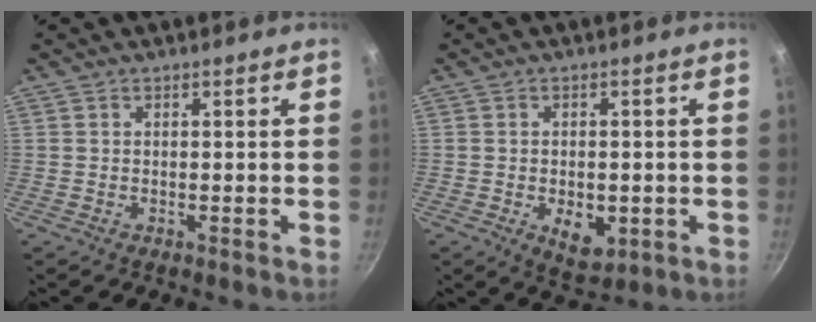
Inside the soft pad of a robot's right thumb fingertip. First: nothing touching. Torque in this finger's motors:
{"motor_torque": [-0.39, 0.47, -0.12, 0.05, 0.00]}